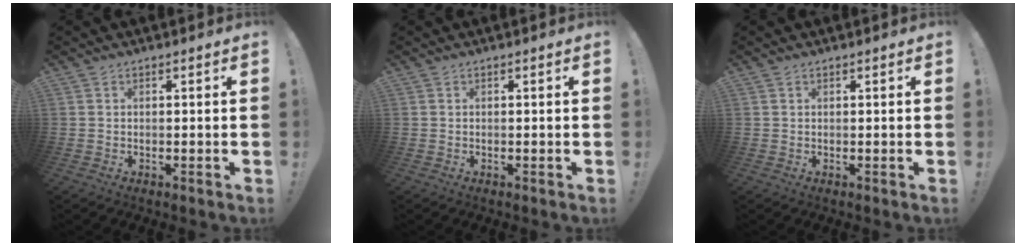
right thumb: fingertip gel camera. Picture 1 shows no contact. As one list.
[{"total": 0.0}, {"total": 0.0}]